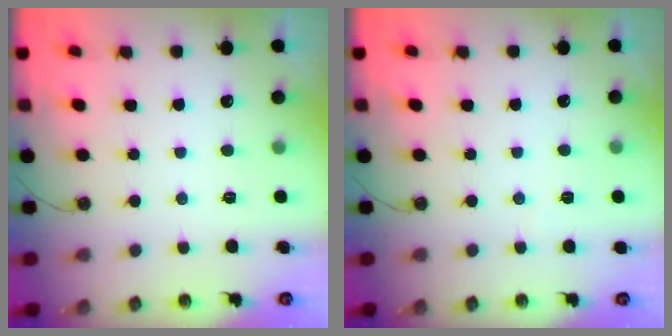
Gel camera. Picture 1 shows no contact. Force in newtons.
{"total": 3.0, "press": 2.1, "slide": 2.2}